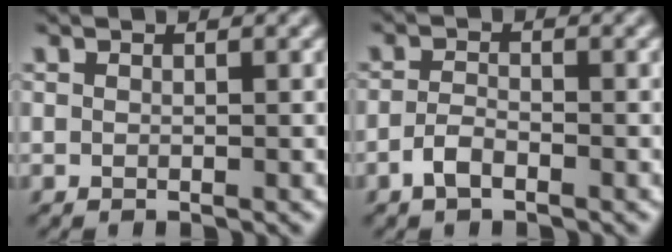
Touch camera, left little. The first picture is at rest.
{"total": 1.9, "force": [-1.3, 0.7, 1.2], "torque": [-0.024, 0.004, -0.031]}